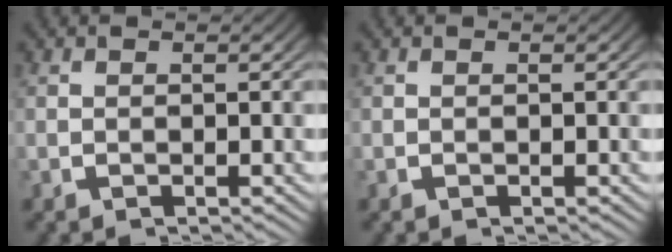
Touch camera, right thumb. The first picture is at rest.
{"total": 0.0}